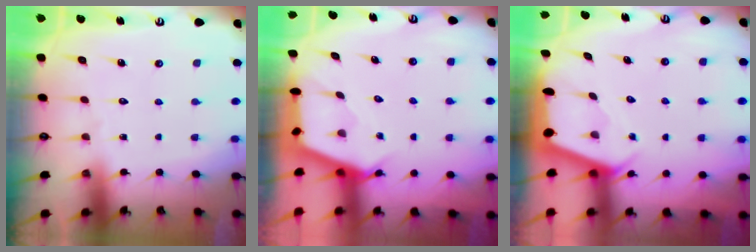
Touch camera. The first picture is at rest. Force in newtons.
{"total": 2.5, "press": 2.5, "slide": 0.3}
{"total": 2.4, "press": 2.4, "slide": 0.3}